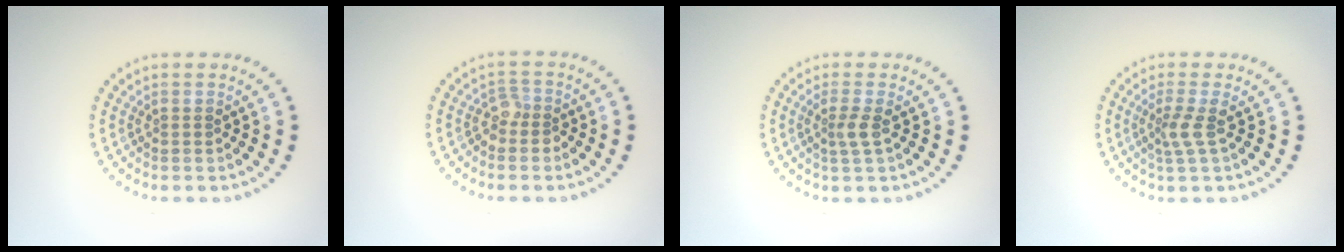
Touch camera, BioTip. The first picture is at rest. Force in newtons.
{"total": 1.7, "press": 1.4, "slide": 1.0}
{"total": 1.6, "press": 1.2, "slide": 1.1}
{"total": 1.9, "press": 1.4, "slide": 1.4}